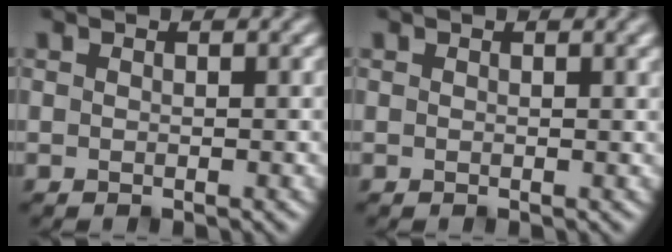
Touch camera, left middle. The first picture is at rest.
{"total": 1.7, "force": [1.1, 0.4, 1.3], "torque": [-0.012, 0.005, 0.015]}